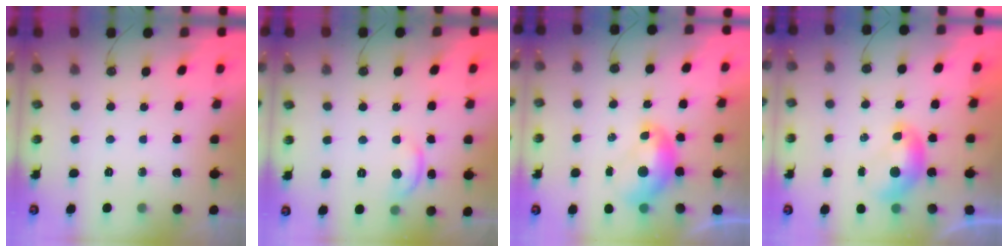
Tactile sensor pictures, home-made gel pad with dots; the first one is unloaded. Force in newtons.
{"total": 2.0, "press": 2.0, "slide": 0.4}
{"total": 1.6, "press": 1.5, "slide": 0.2}
{"total": 0.0}